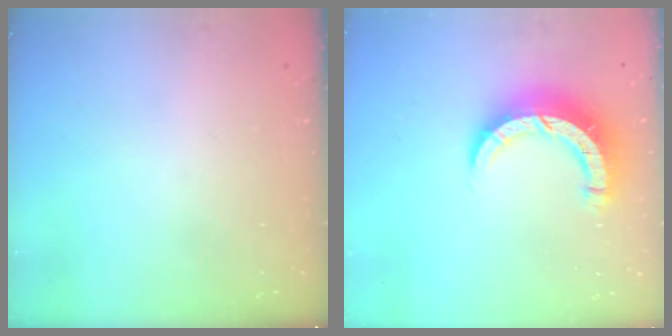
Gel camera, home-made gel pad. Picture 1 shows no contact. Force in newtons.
{"total": 10.6, "press": 10.5, "slide": 1.1}